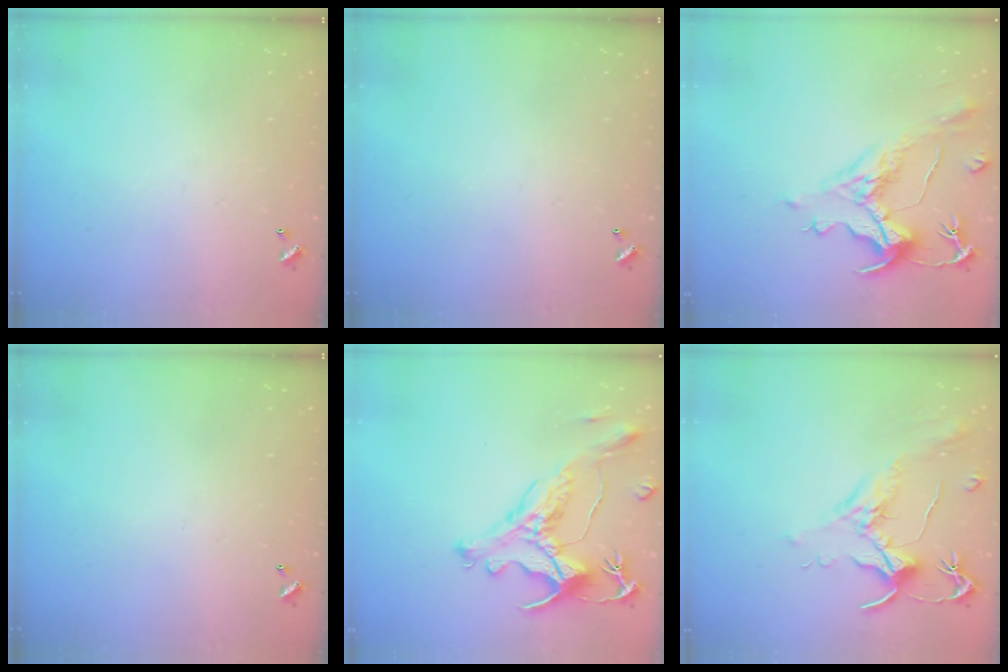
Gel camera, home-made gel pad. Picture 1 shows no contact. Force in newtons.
{"total": 0.0}
{"total": 1.4, "press": 0.2, "slide": 1.4}
{"total": 0.0}
{"total": 1.9, "press": 1.4, "slide": 1.2}
{"total": 1.8, "press": 1.7, "slide": 0.6}